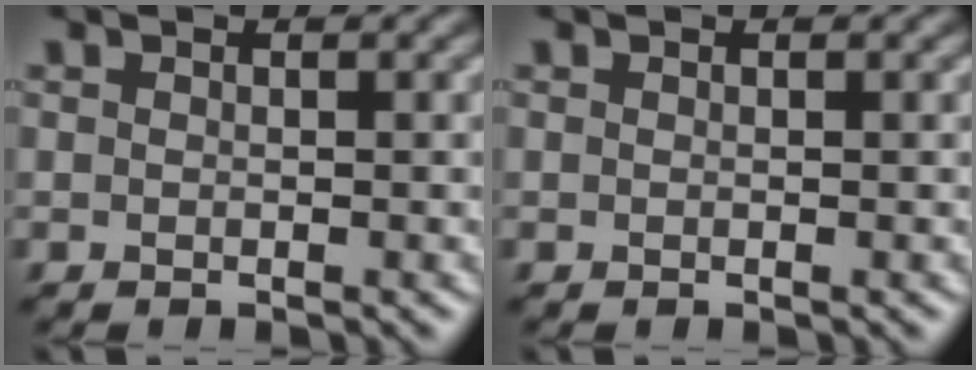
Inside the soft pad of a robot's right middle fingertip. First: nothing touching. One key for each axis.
{"total": 0.0}